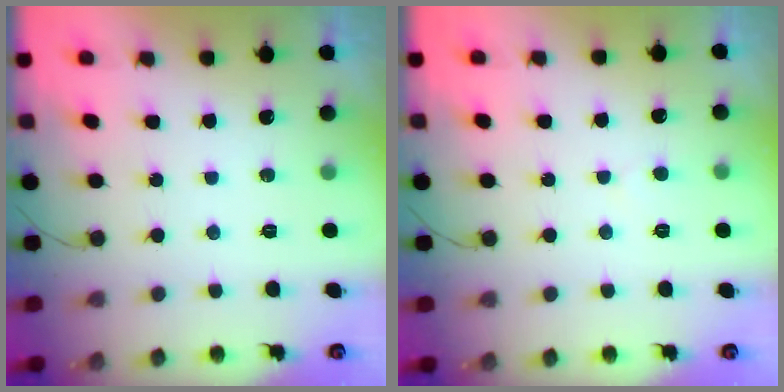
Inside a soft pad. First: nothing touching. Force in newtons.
{"total": 2.6, "press": 2.6, "slide": 0.2}